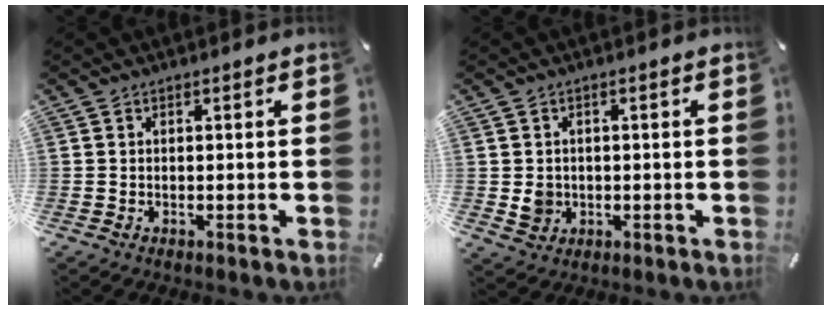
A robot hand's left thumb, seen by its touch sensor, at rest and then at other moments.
{"total": 3.8, "force": [-0.3, 3.5, 1.3], "torque": [-0.008, 0.000, -0.007]}